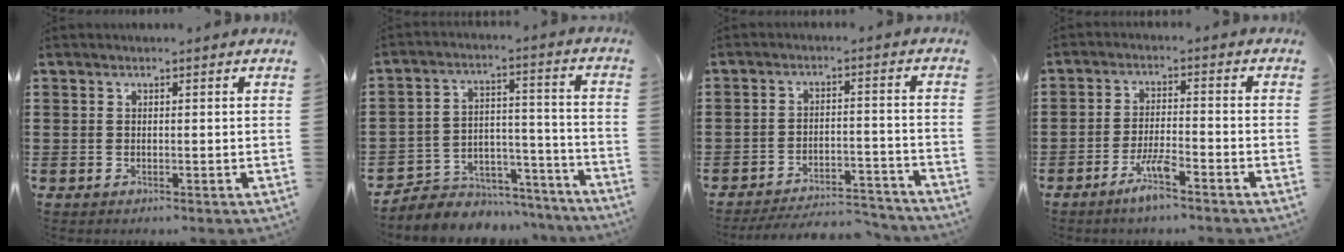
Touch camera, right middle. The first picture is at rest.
{"total": 5.3, "force": [-4.7, 2.5, 0.2], "torque": [-0.008, 0.015, -0.093]}
{"total": 5.3, "force": [-5.1, 0.4, 1.4], "torque": [-0.038, -0.004, -0.104]}
{"total": 5.2, "force": [-3.6, 0.7, 3.6], "torque": [-0.080, -0.001, -0.069]}